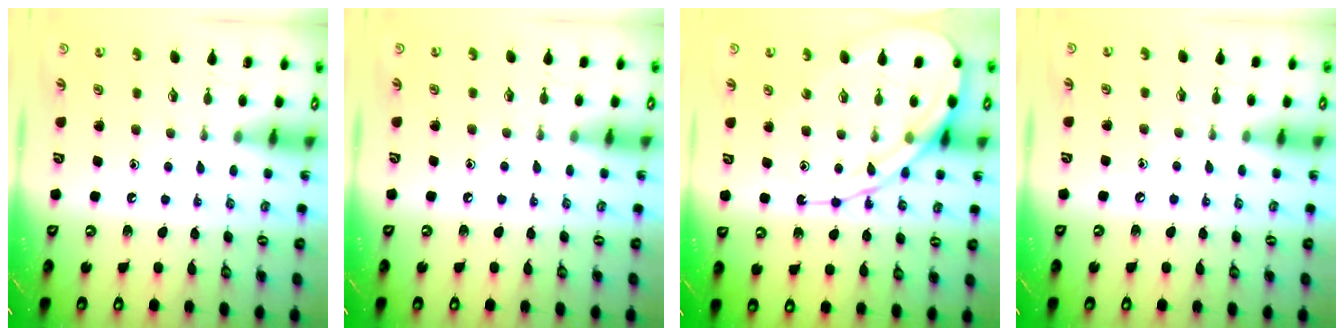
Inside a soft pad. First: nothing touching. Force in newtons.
{"total": 2.9, "press": 2.8, "slide": 0.4}
{"total": 15.4, "press": 15.3, "slide": 1.6}
{"total": 2.5, "press": 2.5, "slide": 0.4}